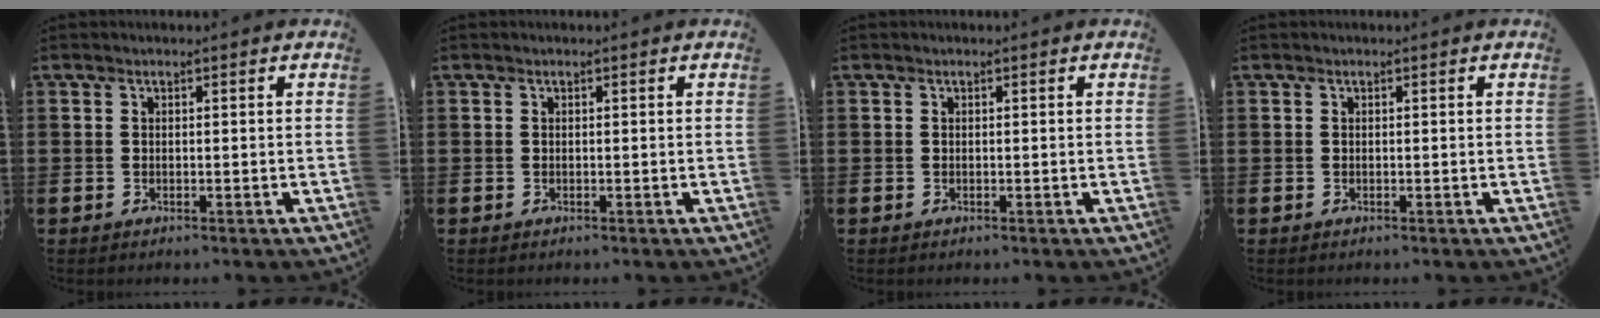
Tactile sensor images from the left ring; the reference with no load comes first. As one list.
[{"total": 0.0}, {"total": 0.0}, {"total": 0.0}]